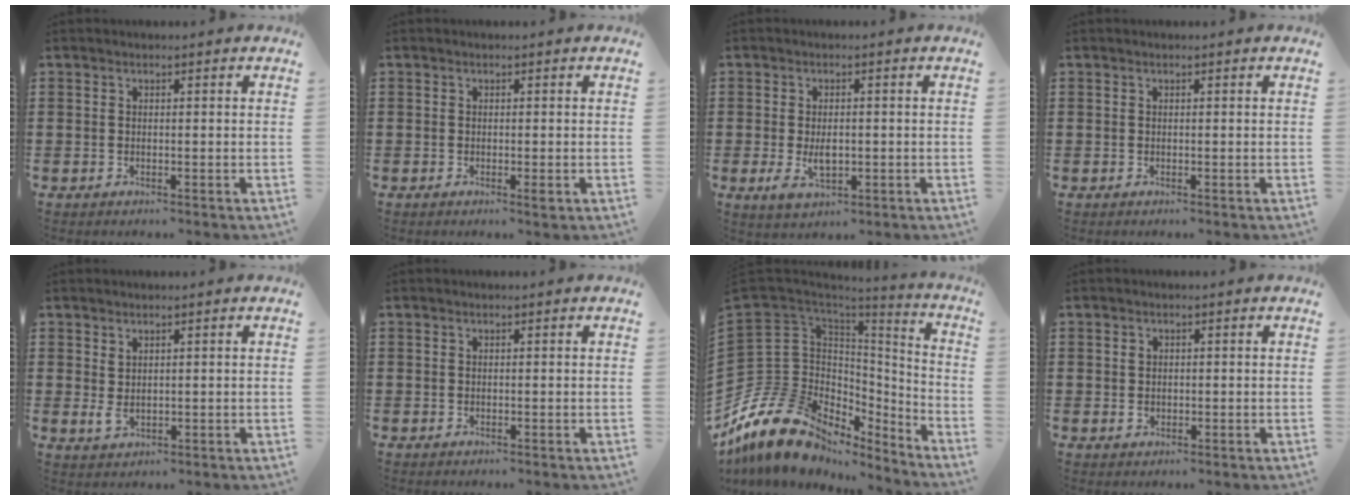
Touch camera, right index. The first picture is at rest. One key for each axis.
{"total": 1.0, "fx": -0.3, "fy": 0.2, "fz": 1.0, "tx": -0.018, "ty": -0.004, "tz": -0.003}
{"total": 4.1, "fx": -0.5, "fy": 2.2, "fz": 3.4, "tx": -0.061, "ty": -0.002, "tz": -0.011}
{"total": 0.0}
{"total": 2.0, "fx": 0.8, "fy": 1.0, "fz": 1.6, "tx": -0.034, "ty": -0.005, "tz": 0.018}
{"total": 0.0}
{"total": 17.7, "fx": -9.2, "fy": 12.0, "fz": 9.1, "tx": -0.222, "ty": 0.003, "tz": -0.154}
{"total": 1.0, "fx": 0.2, "fy": 0.8, "fz": 0.7, "tx": -0.017, "ty": 0.002, "tz": 0.004}